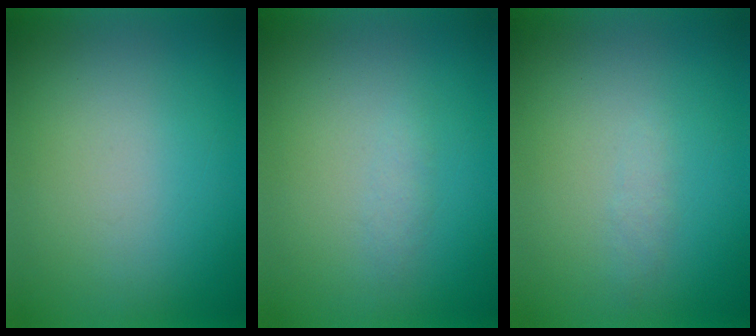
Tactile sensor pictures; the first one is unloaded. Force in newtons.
{"total": 1.2}
{"total": 1.2}